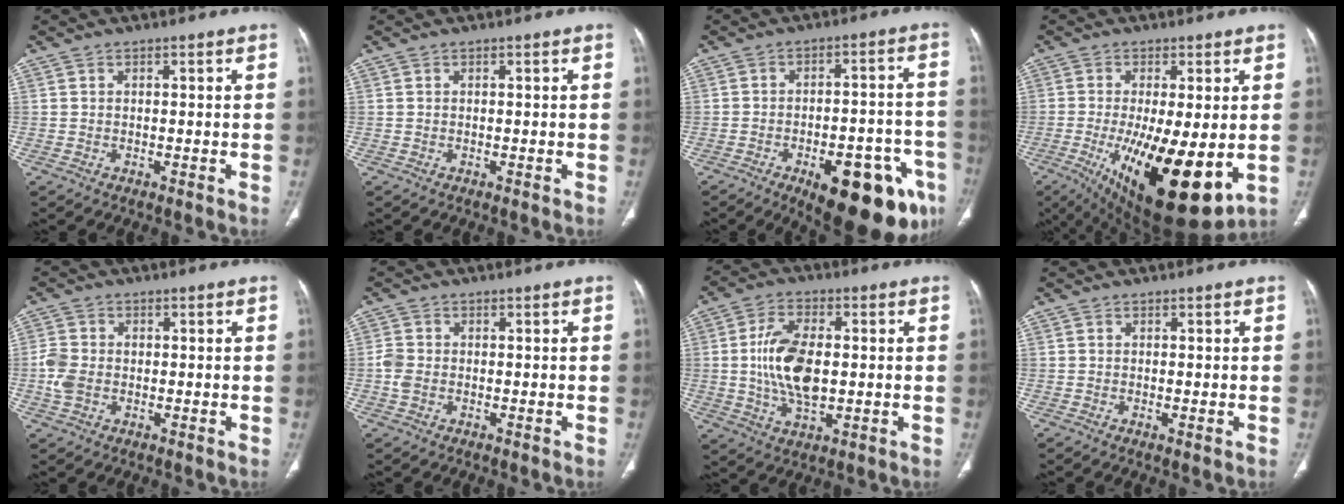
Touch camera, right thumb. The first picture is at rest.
{"total": 0.0}
{"total": 20.7, "force": [-9.9, 8.1, 16.2], "torque": [-0.148, 0.042, -0.122]}
{"total": 20.6, "force": [-4.7, 7.1, 18.7], "torque": [-0.291, -0.037, -0.049]}
{"total": 4.8, "force": [-0.7, 3.5, 3.2], "torque": [-0.080, 0.008, -0.014]}
{"total": 2.8, "force": [-0.6, 2.0, 1.8], "torque": [-0.047, 0.006, -0.013]}
{"total": 12.2, "force": [0.1, 6.5, 10.4], "torque": [-0.198, 0.000, 0.005]}
{"total": 0.9, "force": [-0.2, 0.2, 0.9], "torque": [-0.020, -0.005, -0.001]}